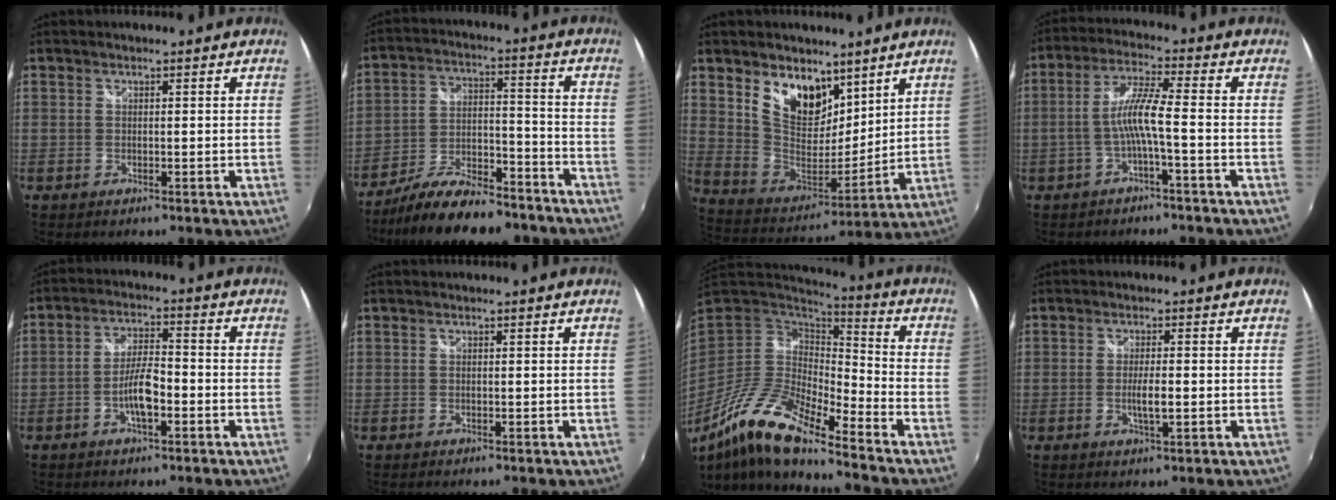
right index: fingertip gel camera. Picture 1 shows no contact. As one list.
[{"total": 18.6, "force": [-15.1, 5.7, 9.2], "torque": [-0.167, -0.005, -0.227]}, {"total": 14.3, "force": [8.6, 8.2, 7.8], "torque": [-0.150, -0.009, 0.165]}, {"total": 6.6, "force": [-2.2, -0.1, 6.3], "torque": [-0.139, 0.009, -0.037]}, {"total": 6.4, "force": [-2.5, 1.9, 5.5], "torque": [-0.108, 0.006, -0.044]}, {"total": 0.0}, {"total": 15.8, "force": [-10.9, 3.0, 11.0], "torque": [-0.204, -0.018, -0.218]}, {"total": 3.4, "force": [-0.6, 0.5, 3.3], "torque": [-0.059, -0.007, -0.010]}]